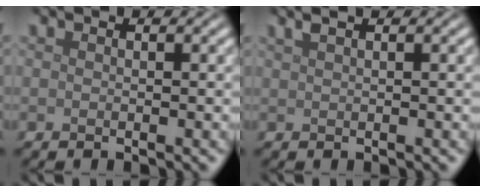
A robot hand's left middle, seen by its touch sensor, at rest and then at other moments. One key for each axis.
{"total": 2.5, "fx": 1.6, "fy": 1.0, "fz": 1.7, "tx": -0.019, "ty": 0.012, "tz": 0.009}